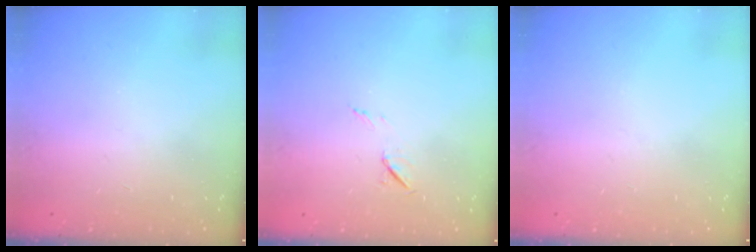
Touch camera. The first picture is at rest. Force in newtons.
{"total": 5.5, "press": 5.3, "slide": 1.5}
{"total": 0.0}